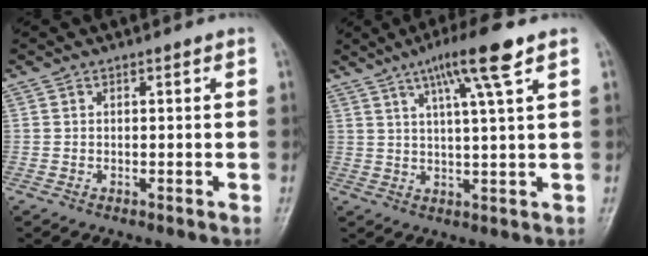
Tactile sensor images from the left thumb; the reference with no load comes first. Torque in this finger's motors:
{"motor_torque": [0.18, 0.09, -0.06, 0.00, 0.13]}